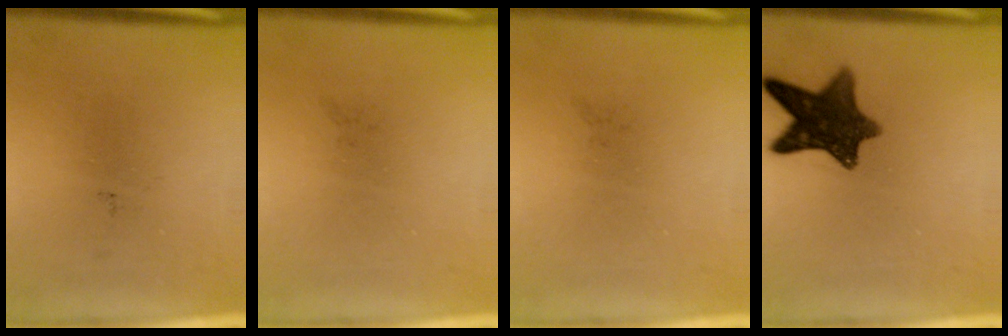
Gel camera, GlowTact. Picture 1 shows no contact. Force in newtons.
{"total": 0.0}
{"total": 0.0}
{"total": 10.9}